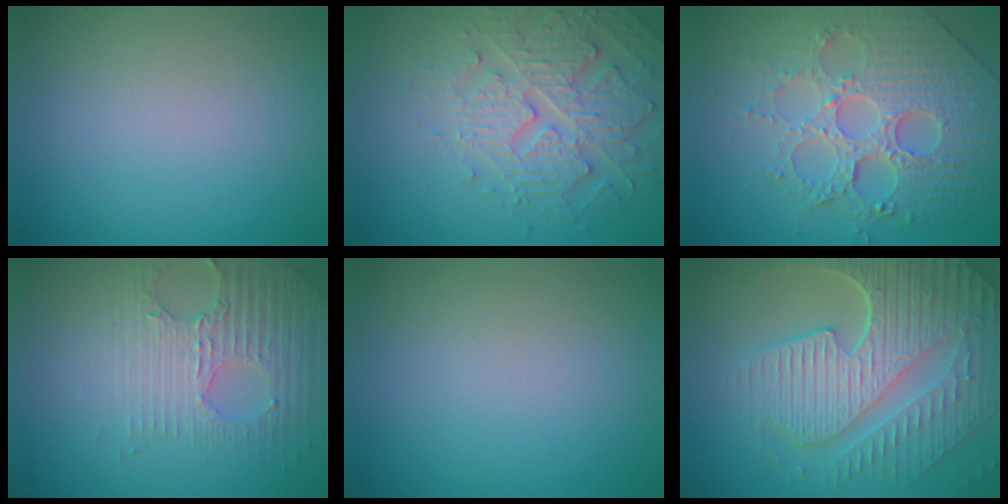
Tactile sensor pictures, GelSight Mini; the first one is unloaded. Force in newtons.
{"total": 4.7, "press": 4.3, "slide": 1.9}
{"total": 8.2, "press": 6.0, "slide": 5.5}
{"total": 3.8, "press": 3.7, "slide": 0.8}
{"total": 0.0}
{"total": 9.9, "press": 6.5, "slide": 7.4}